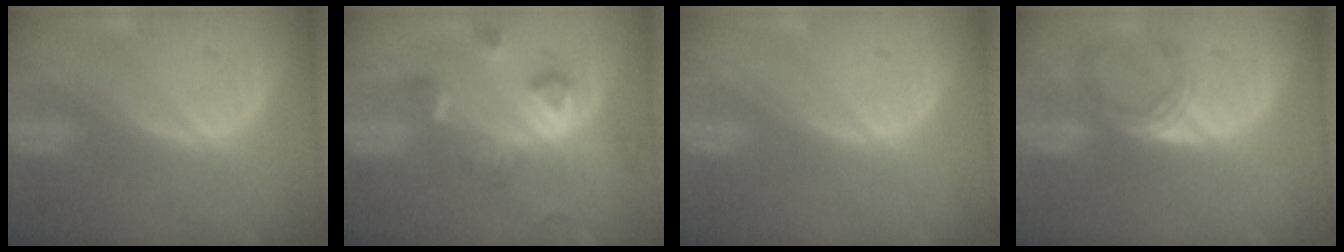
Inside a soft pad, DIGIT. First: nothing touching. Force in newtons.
{"total": 8.1, "press": 7.2, "slide": 3.7}
{"total": 0.0}
{"total": 5.0, "press": 4.5, "slide": 2.2}